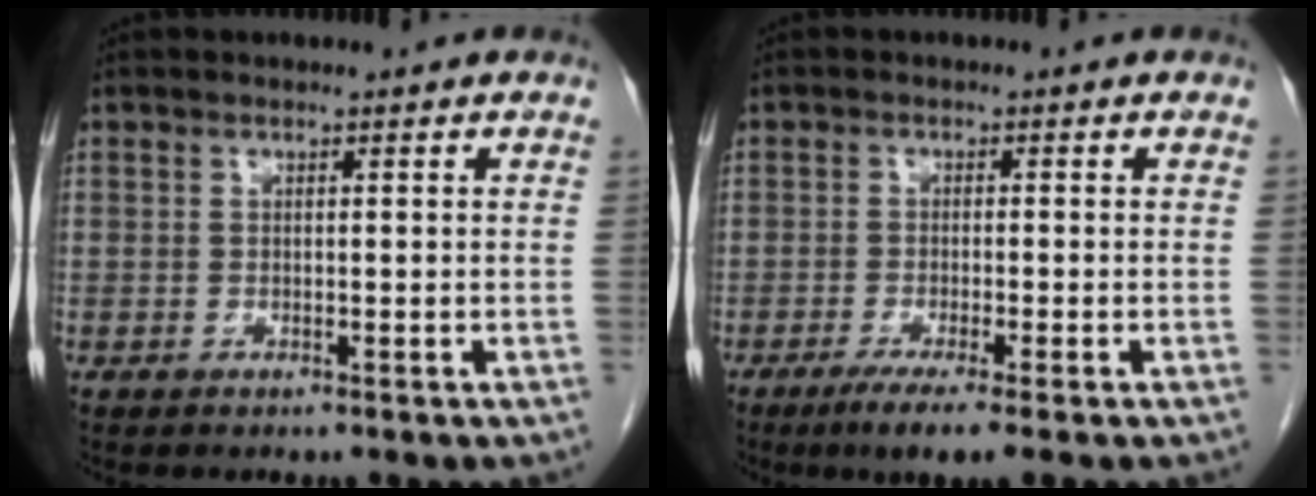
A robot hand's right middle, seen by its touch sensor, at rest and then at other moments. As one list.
[{"total": 5.1, "force": [-3.2, 0.0, 3.9], "torque": [-0.067, -0.014, -0.056]}]